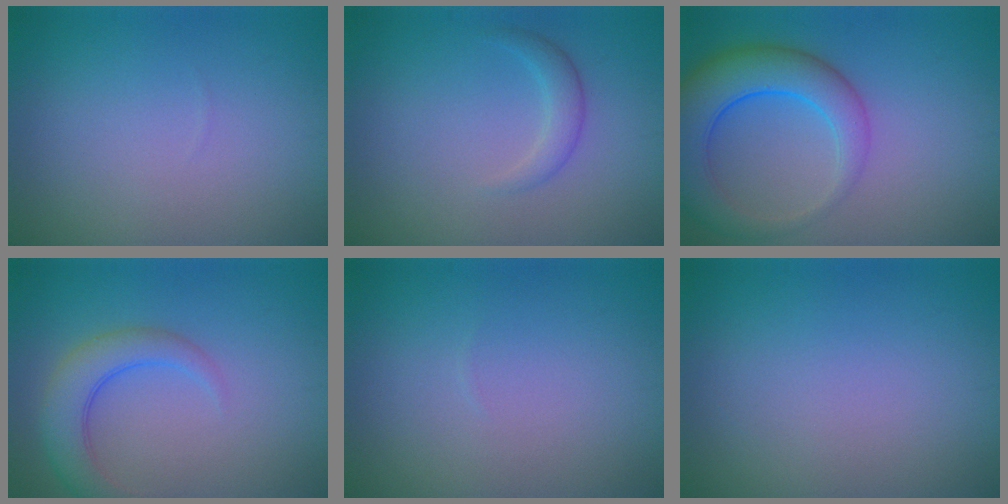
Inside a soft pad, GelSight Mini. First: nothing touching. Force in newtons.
{"total": 1.7, "press": 1.7, "slide": 0.1}
{"total": 7.1, "press": 7.1, "slide": 0.3}
{"total": 4.0, "press": 4.0, "slide": 0.3}
{"total": 0.0}
{"total": 0.0}